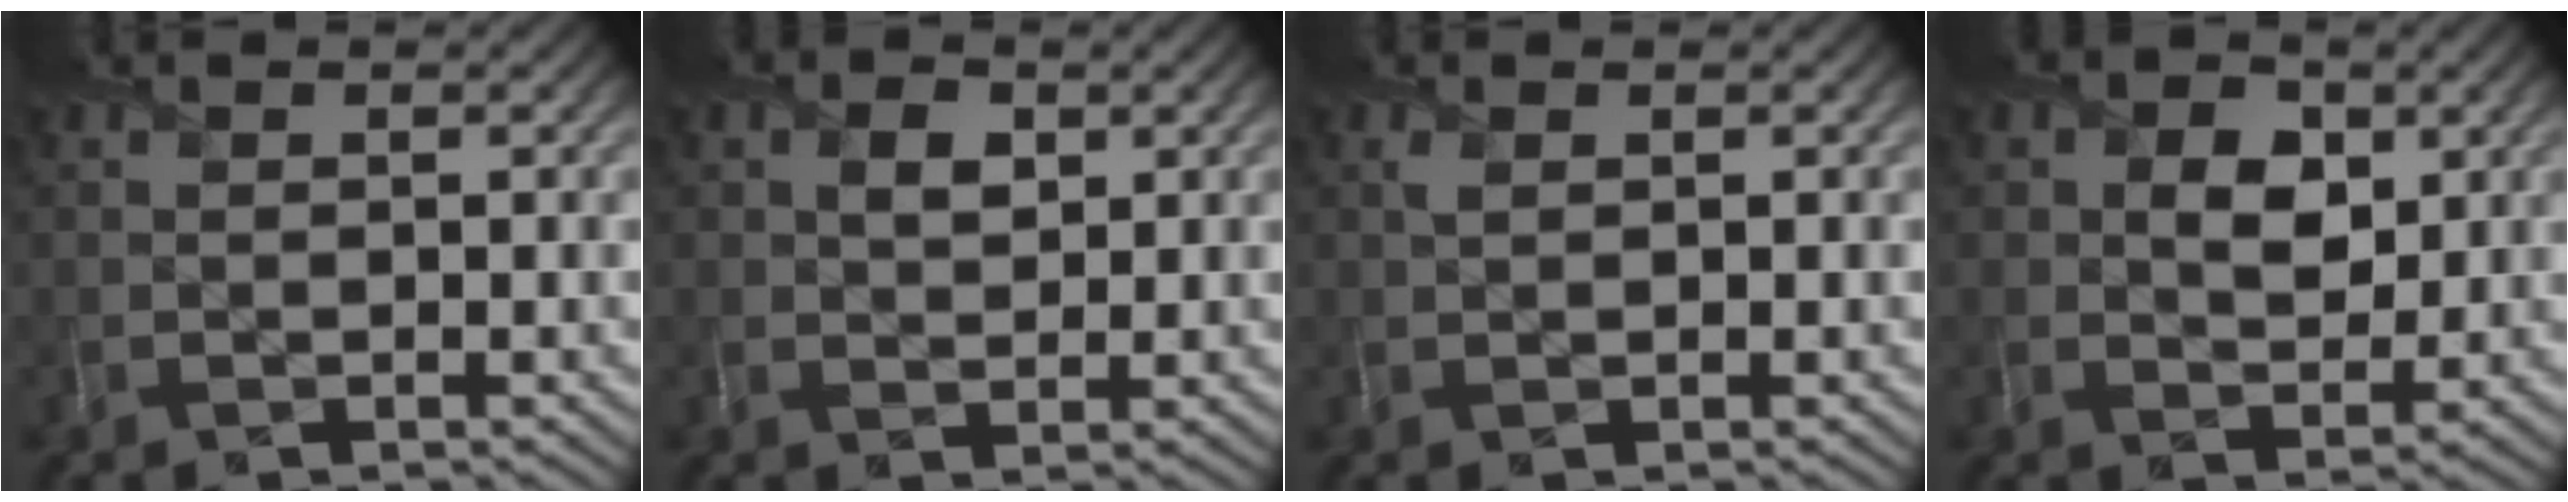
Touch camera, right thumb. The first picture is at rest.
{"total": 2.7, "force": [1.1, 1.8, 1.7], "torque": [-0.034, 0.001, 0.020]}
{"total": 0.9, "force": [0.4, 0.6, 0.5], "torque": [-0.019, 0.000, 0.009]}
{"total": 4.5, "force": [1.4, 3.1, 2.9], "torque": [-0.053, -0.001, 0.017]}